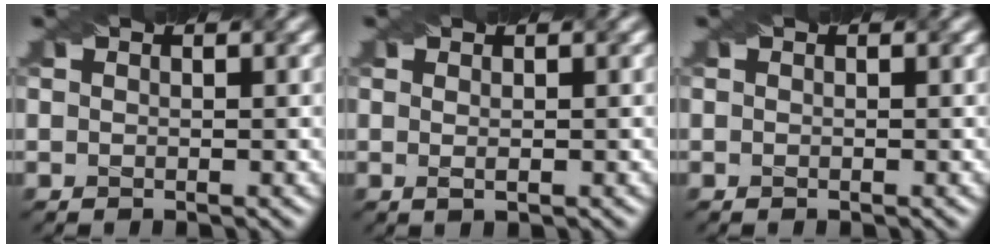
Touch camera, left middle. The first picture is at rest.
{"total": 0.7, "force": [0.2, 0.0, 0.7], "torque": [-0.010, -0.003, 0.004]}
{"total": 0.0}